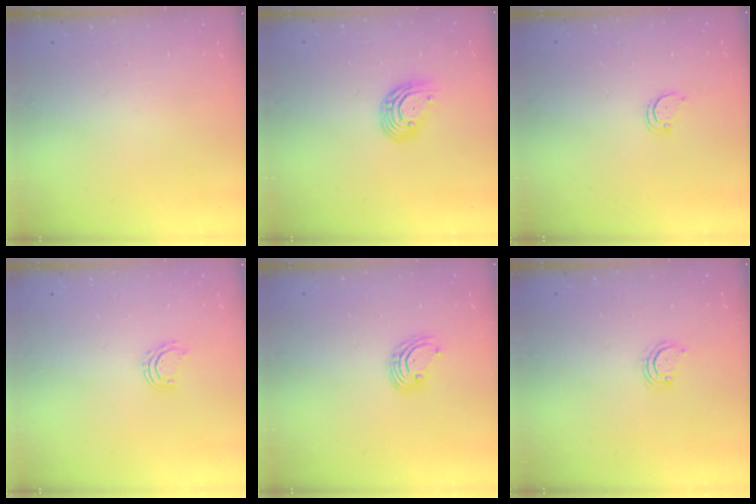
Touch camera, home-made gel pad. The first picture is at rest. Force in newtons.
{"total": 9.0, "press": 8.8, "slide": 1.9}
{"total": 3.0, "press": 3.0, "slide": 0.3}
{"total": 6.1, "press": 5.9, "slide": 1.4}
{"total": 3.9, "press": 3.9, "slide": 0.6}
{"total": 3.8, "press": 3.8, "slide": 0.5}